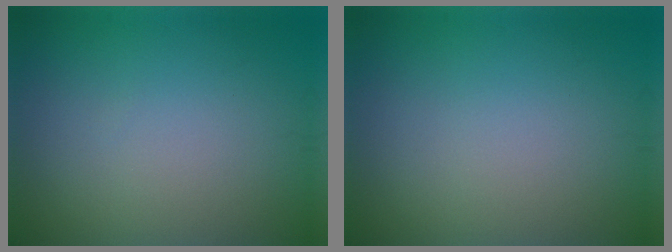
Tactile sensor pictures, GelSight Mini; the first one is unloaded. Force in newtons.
{"total": 0.0}